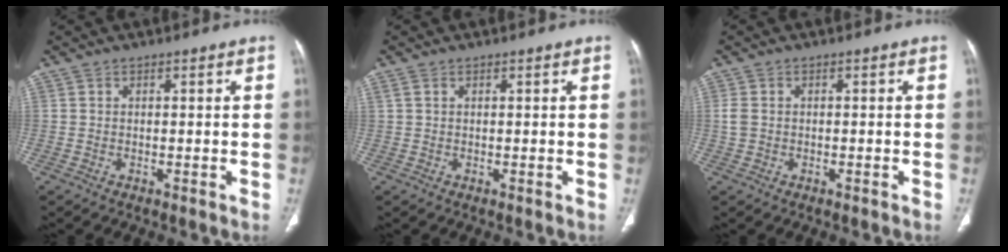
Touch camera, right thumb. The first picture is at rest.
{"total": 0.7, "force": [0.4, 0.4, 0.5], "torque": [-0.015, 0.009, 0.010]}
{"total": 1.9, "force": [-0.3, 1.4, 1.2], "torque": [-0.035, 0.006, -0.005]}